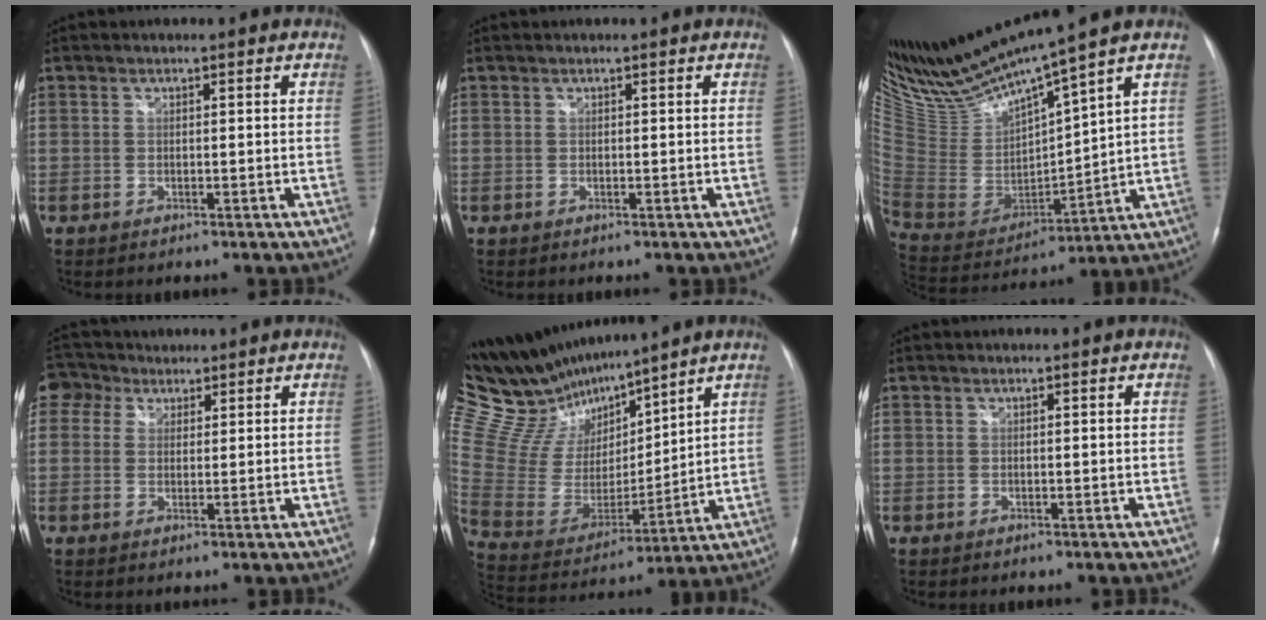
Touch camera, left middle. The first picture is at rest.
{"total": 0.0}
{"total": 16.6, "force": [14.4, -0.8, 8.1], "torque": [-0.163, -0.021, 0.292]}
{"total": 4.5, "force": [2.7, 3.6, 0.3], "torque": [-0.016, 0.026, 0.051]}
{"total": 17.8, "force": [16.2, 3.8, 6.3], "torque": [-0.135, 0.001, 0.315]}
{"total": 0.0}